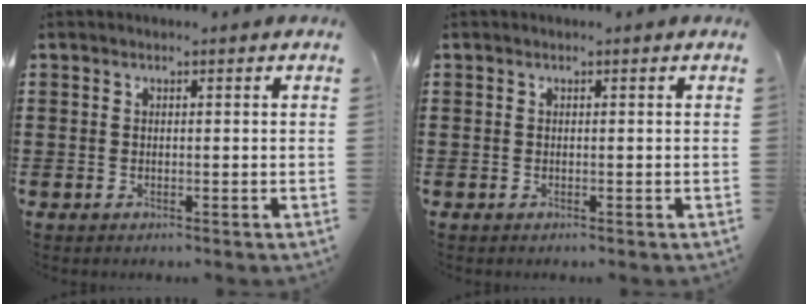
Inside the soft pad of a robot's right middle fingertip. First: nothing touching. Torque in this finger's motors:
{"motor_torque": [0.05, -0.05, 0.00, -0.01]}